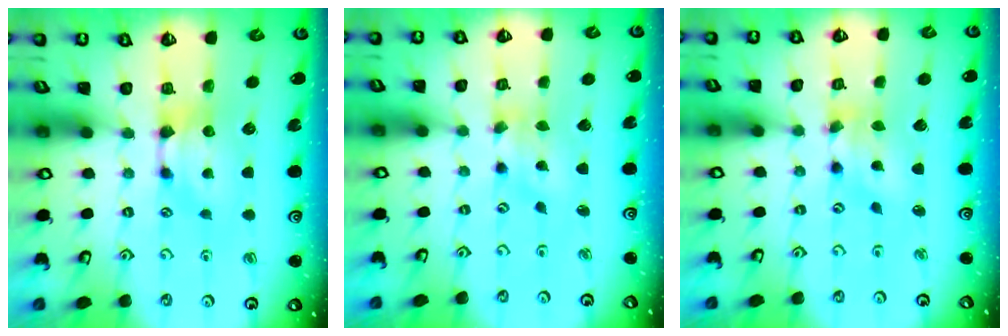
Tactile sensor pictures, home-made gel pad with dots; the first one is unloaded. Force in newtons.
{"total": 1.2, "press": 0.3, "slide": 1.2}
{"total": 2.6, "press": 2.1, "slide": 1.6}